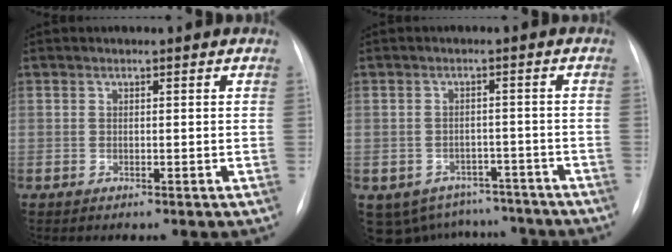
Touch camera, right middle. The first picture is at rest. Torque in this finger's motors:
{"motor_torque": [0.36, -0.52, 0.00, -0.01]}